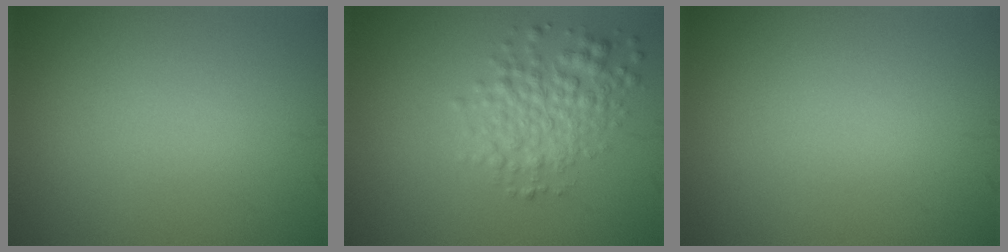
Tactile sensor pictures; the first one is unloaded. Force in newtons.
{"total": 3.8, "press": 3.8, "slide": 0.1}
{"total": 0.0}